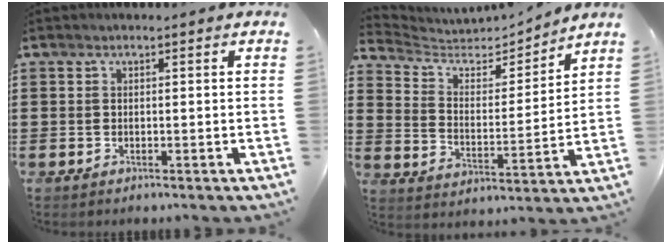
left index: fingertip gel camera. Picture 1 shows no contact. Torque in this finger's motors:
{"motor_torque": [-0.48, -0.46, 0.01, -0.01]}